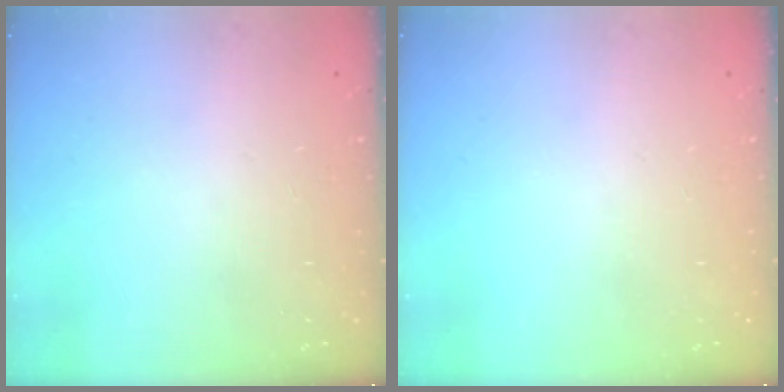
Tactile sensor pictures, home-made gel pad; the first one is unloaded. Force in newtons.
{"total": 0.0}